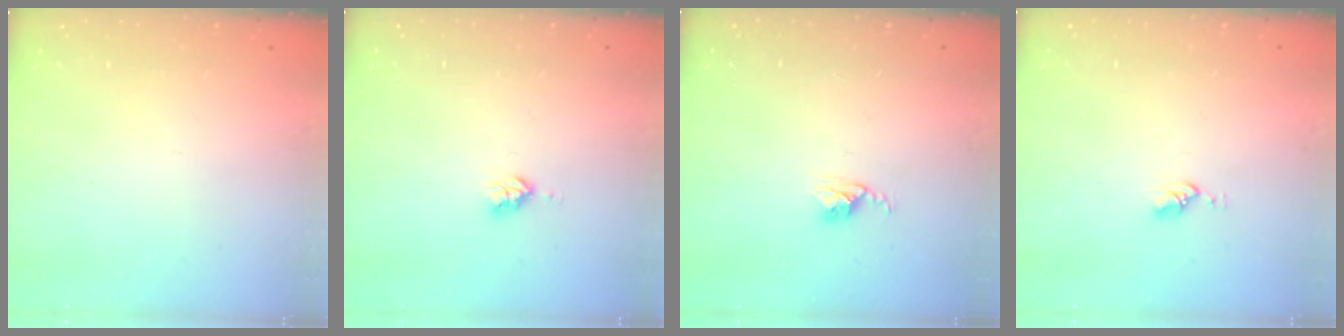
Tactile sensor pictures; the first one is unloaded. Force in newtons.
{"total": 3.7, "press": 3.7, "slide": 0.5}
{"total": 2.8, "press": 2.7, "slide": 0.4}
{"total": 3.0, "press": 3.0, "slide": 0.4}